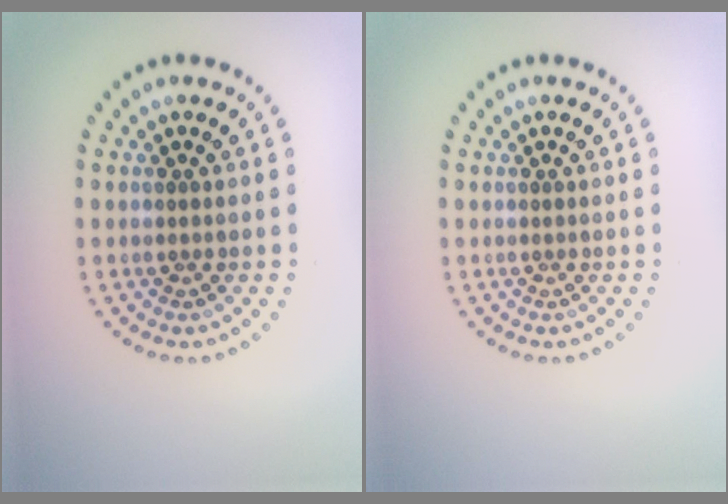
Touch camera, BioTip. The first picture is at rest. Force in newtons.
{"total": 0.0}